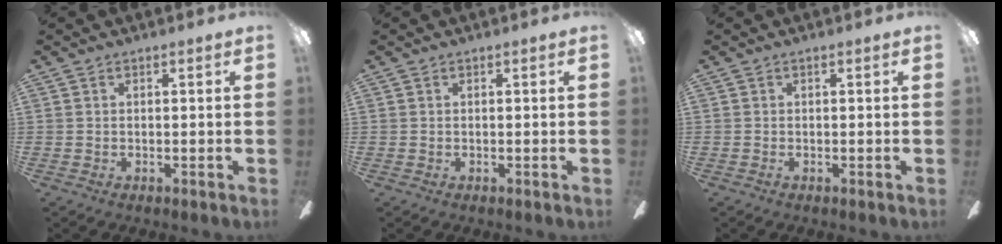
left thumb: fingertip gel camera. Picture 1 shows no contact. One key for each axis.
{"total": 0.0}
{"total": 0.0}